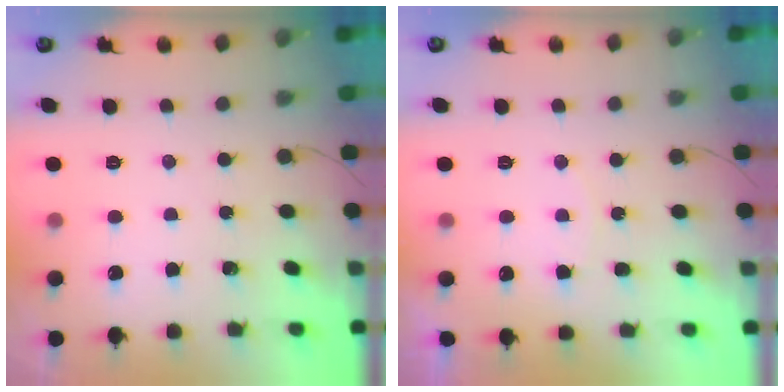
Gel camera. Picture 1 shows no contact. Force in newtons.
{"total": 4.3, "press": 4.3, "slide": 0.6}